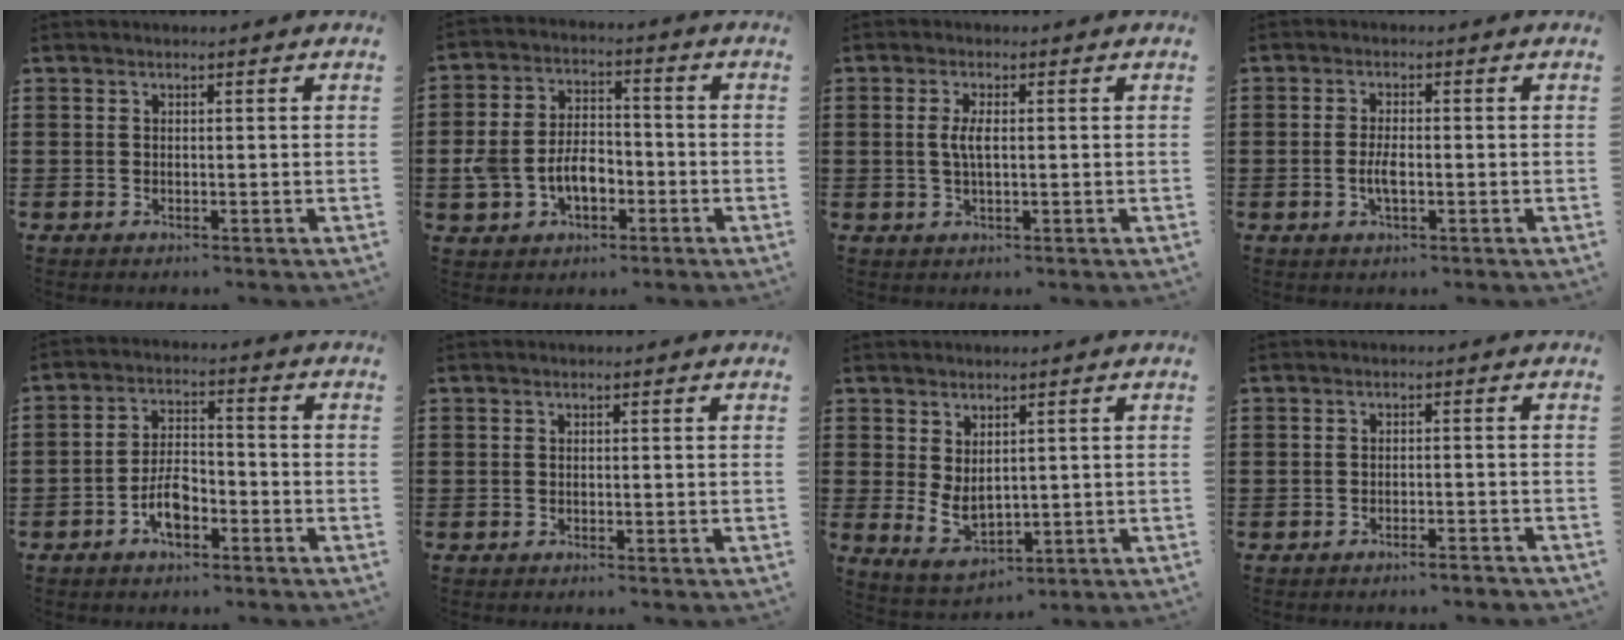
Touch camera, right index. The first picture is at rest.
{"total": 7.2, "force": [-2.3, 4.9, 4.8], "torque": [-0.119, 0.005, -0.048]}
{"total": 2.9, "force": [0.1, 0.9, 2.7], "torque": [-0.061, -0.002, -0.002]}
{"total": 2.8, "force": [-0.7, 0.8, 2.6], "torque": [-0.054, -0.002, -0.015]}
{"total": 5.6, "force": [-2.8, 2.5, 4.1], "torque": [-0.093, 0.003, -0.058]}
{"total": 0.0}
{"total": 3.6, "force": [0.9, 2.2, 2.7], "torque": [-0.062, 0.002, 0.017]}
{"total": 1.7, "force": [-1.6, -0.1, 0.7], "torque": [-0.014, -0.001, -0.031]}